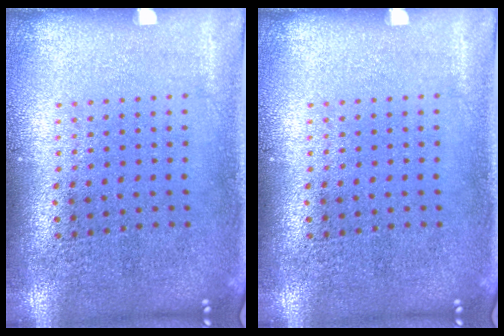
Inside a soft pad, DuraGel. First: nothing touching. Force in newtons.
{"total": 0.0}